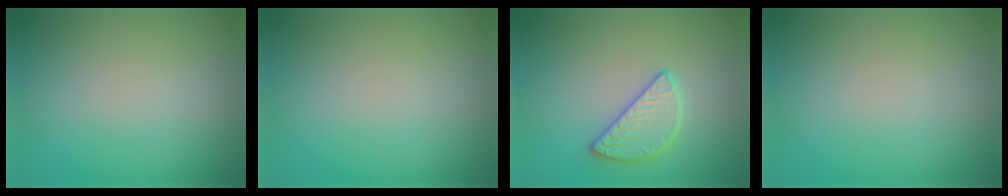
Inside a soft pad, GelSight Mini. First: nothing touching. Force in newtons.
{"total": 0.0}
{"total": 2.7, "press": 2.7, "slide": 0.4}
{"total": 0.0}